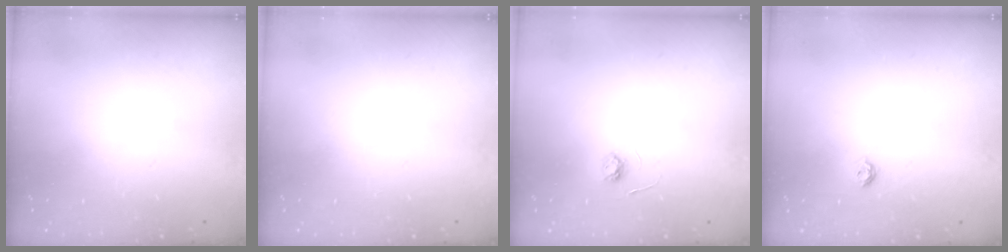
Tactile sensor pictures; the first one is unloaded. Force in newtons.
{"total": 0.0}
{"total": 3.6, "press": 3.6, "slide": 0.5}
{"total": 3.9, "press": 3.9, "slide": 0.5}